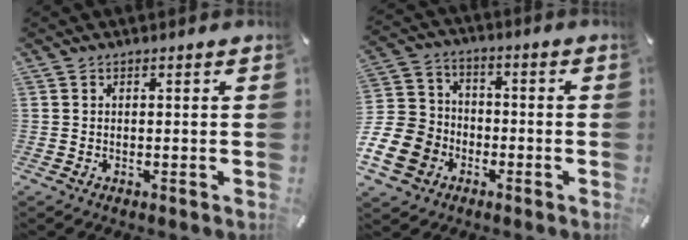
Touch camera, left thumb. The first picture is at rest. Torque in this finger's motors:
{"motor_torque": [0.92, 4.09, 0.82, -0.08, 0.65]}